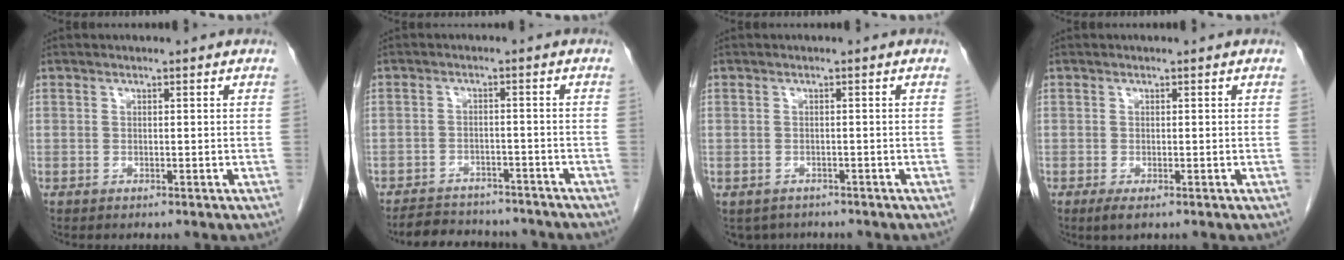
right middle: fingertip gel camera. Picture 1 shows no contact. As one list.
[{"total": 10.7, "force": [-9.8, 3.3, 2.8], "torque": [-0.047, 0.008, -0.127]}, {"total": 3.7, "force": [-3.0, 2.0, 0.5], "torque": [0.000, 0.000, -0.042]}, {"total": 1.5, "force": [-0.8, 0.3, 1.2], "torque": [-0.021, -0.005, -0.012]}]